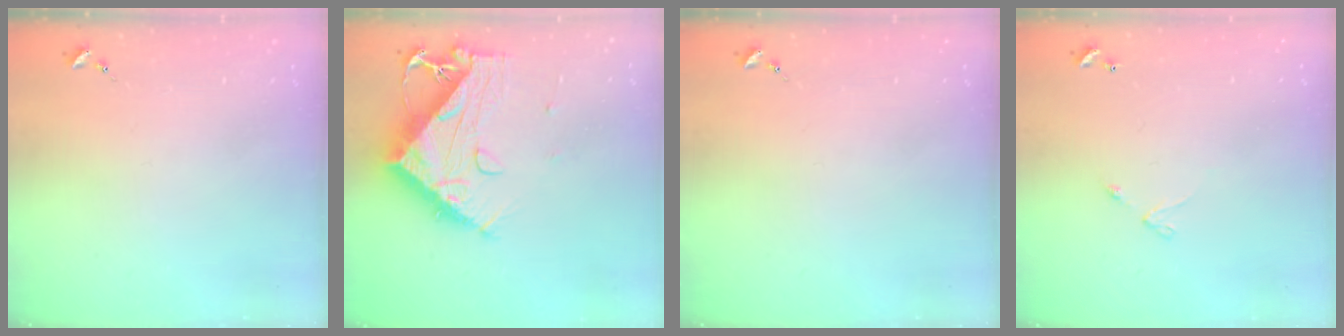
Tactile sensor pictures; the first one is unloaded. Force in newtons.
{"total": 13.9, "press": 13.8, "slide": 1.3}
{"total": 0.0}
{"total": 4.2, "press": 4.2, "slide": 0.4}